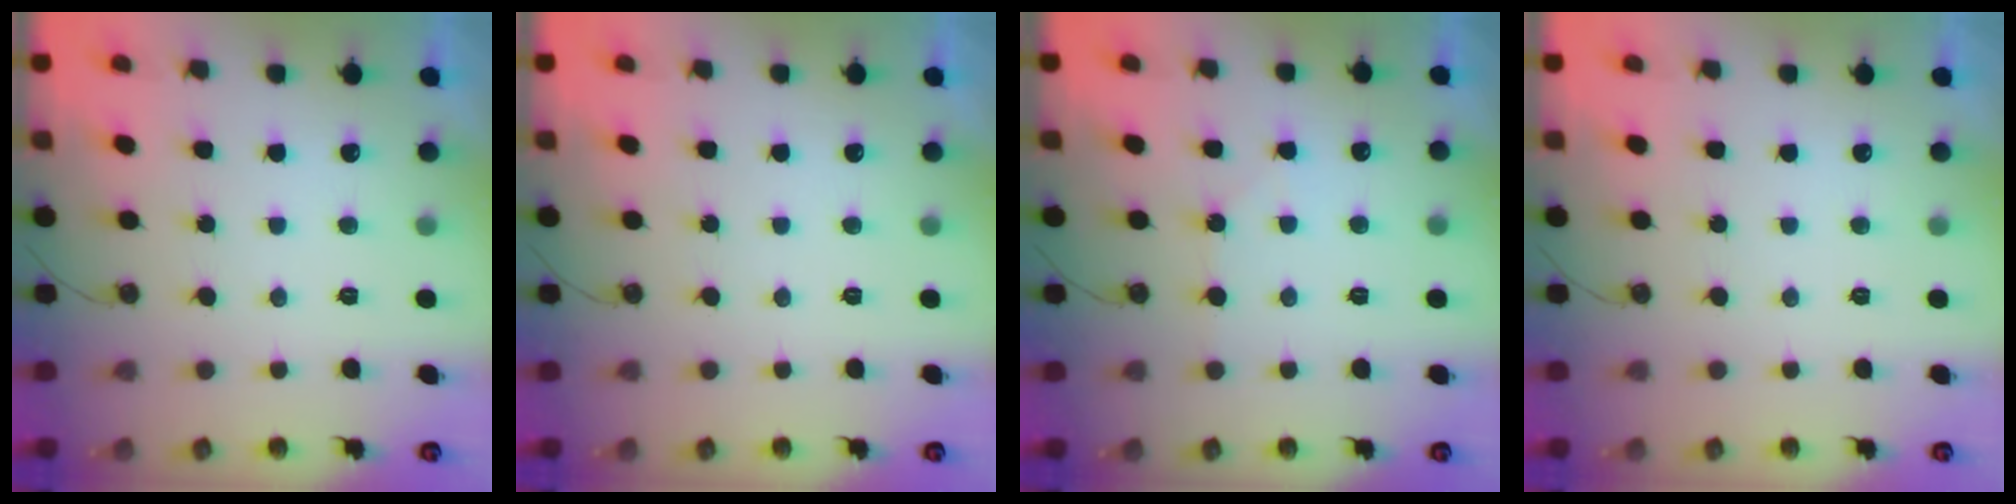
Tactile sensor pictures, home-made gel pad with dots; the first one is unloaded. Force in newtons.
{"total": 0.0}
{"total": 4.8, "press": 4.7, "slide": 0.8}
{"total": 0.0}